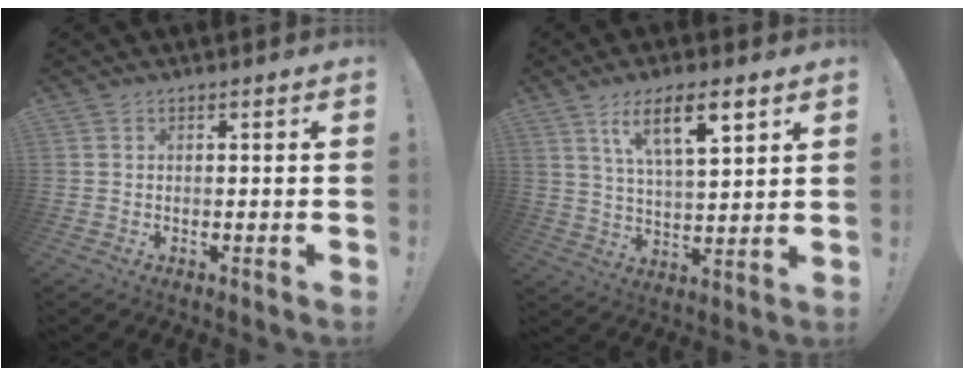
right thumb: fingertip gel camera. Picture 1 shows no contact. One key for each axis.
{"total": 12.5, "fx": 6.6, "fy": 3.6, "fz": 10.0, "tx": -0.161, "ty": -0.025, "tz": 0.109}